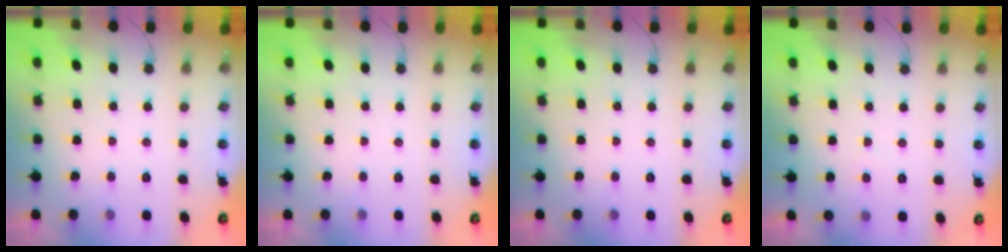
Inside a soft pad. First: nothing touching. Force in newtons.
{"total": 0.0}
{"total": 0.0}
{"total": 3.1, "press": 3.1, "slide": 0.3}